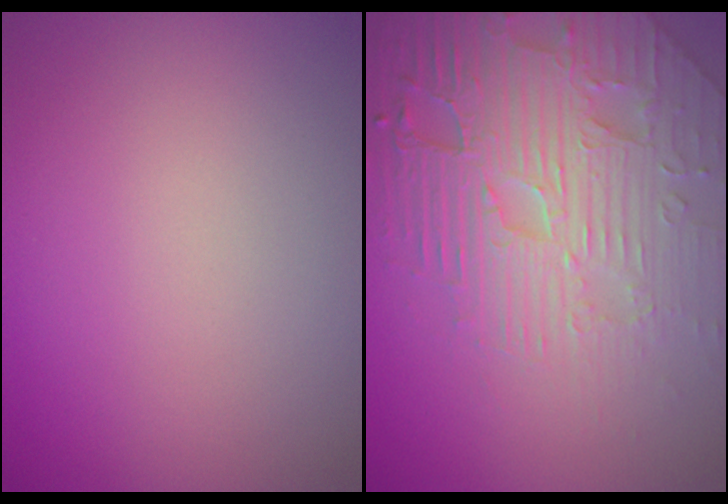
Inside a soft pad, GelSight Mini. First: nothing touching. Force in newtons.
{"total": 6.8, "press": 5.6, "slide": 3.7}